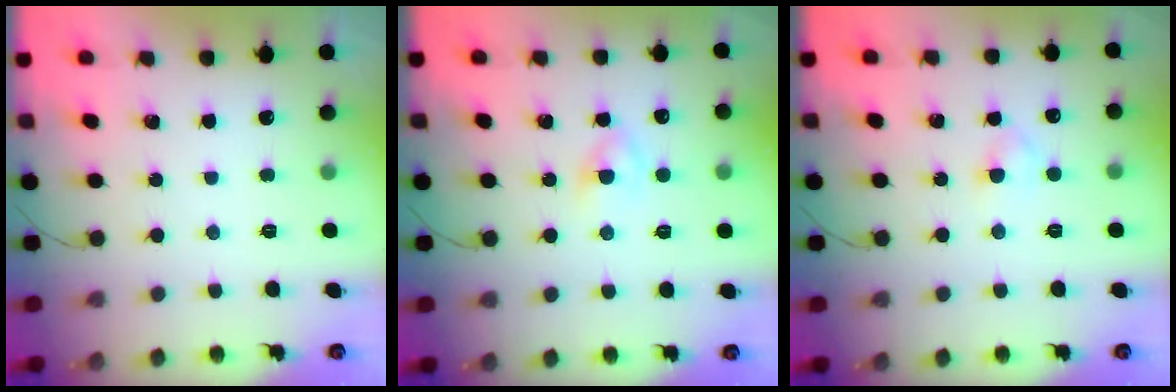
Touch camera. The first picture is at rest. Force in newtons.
{"total": 2.8, "press": 2.6, "slide": 1.2}
{"total": 2.6, "press": 2.4, "slide": 1.1}